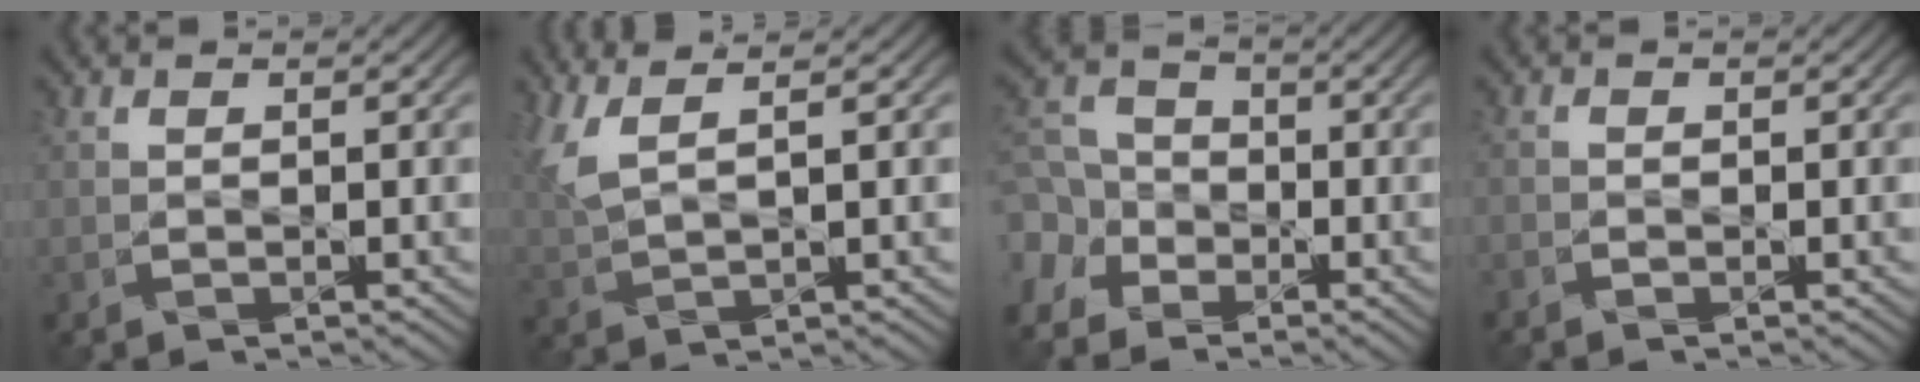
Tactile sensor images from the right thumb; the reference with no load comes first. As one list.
[{"total": 4.2, "force": [2.5, 0.2, 3.3], "torque": [-0.100, 0.010, 0.061]}, {"total": 9.2, "force": [-4.3, 6.8, 4.4], "torque": [-0.136, -0.030, -0.093]}, {"total": 1.5, "force": [-1.3, 0.6, 0.7], "torque": [-0.016, -0.002, -0.026]}]